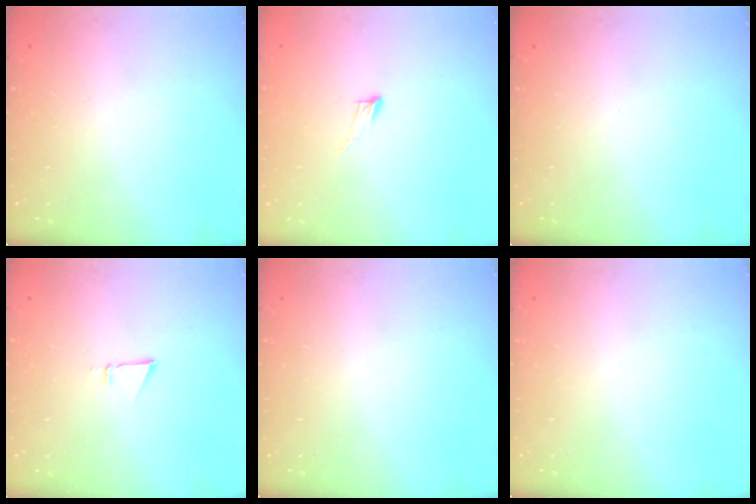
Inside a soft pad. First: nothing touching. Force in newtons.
{"total": 3.8, "press": 3.8, "slide": 0.3}
{"total": 0.0}
{"total": 2.6, "press": 2.5, "slide": 0.8}
{"total": 0.0}
{"total": 0.0}